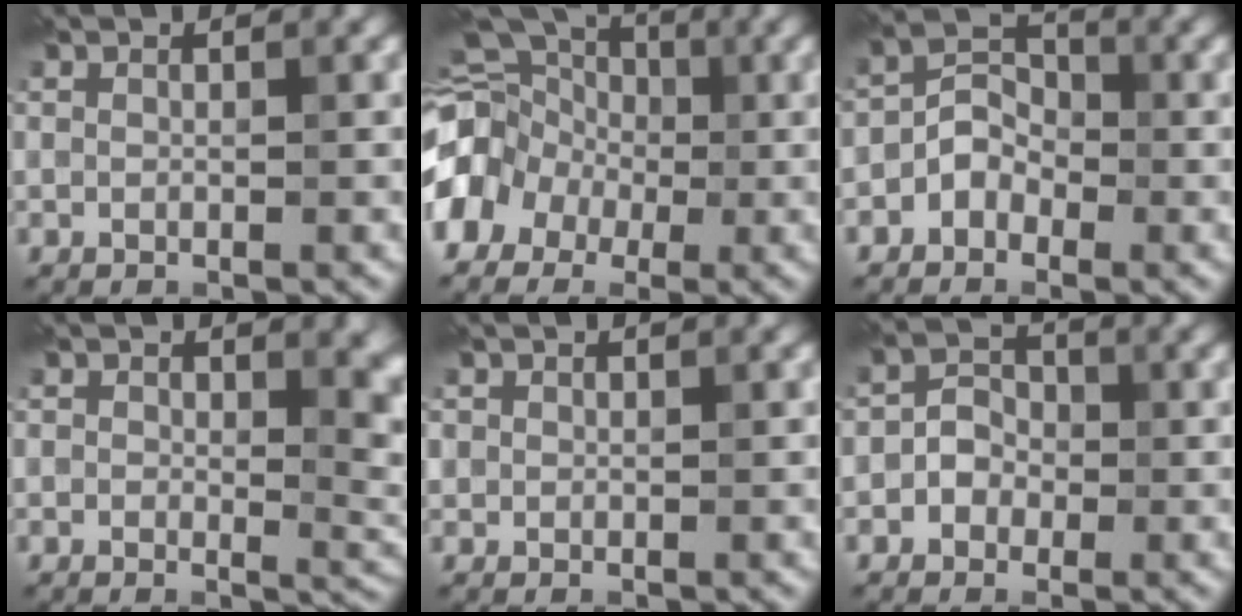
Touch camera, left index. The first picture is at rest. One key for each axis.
{"total": 11.4, "fx": -3.1, "fy": 9.7, "fz": 5.2, "tx": -0.100, "ty": 0.001, "tz": -0.075}
{"total": 2.7, "fx": -1.3, "fy": 2.0, "fz": 1.3, "tx": -0.015, "ty": 0.017, "tz": -0.034}
{"total": 5.2, "fx": 0.3, "fy": 3.0, "fz": 4.3, "tx": -0.038, "ty": 0.000, "tz": 0.000}
{"total": 0.9, "fx": 0.3, "fy": 0.8, "fz": 0.1, "tx": 0.004, "ty": 0.002, "tz": -0.002}
{"total": 2.2, "fx": -0.7, "fy": 1.8, "fz": 1.0, "tx": -0.011, "ty": 0.012, "tz": -0.018}